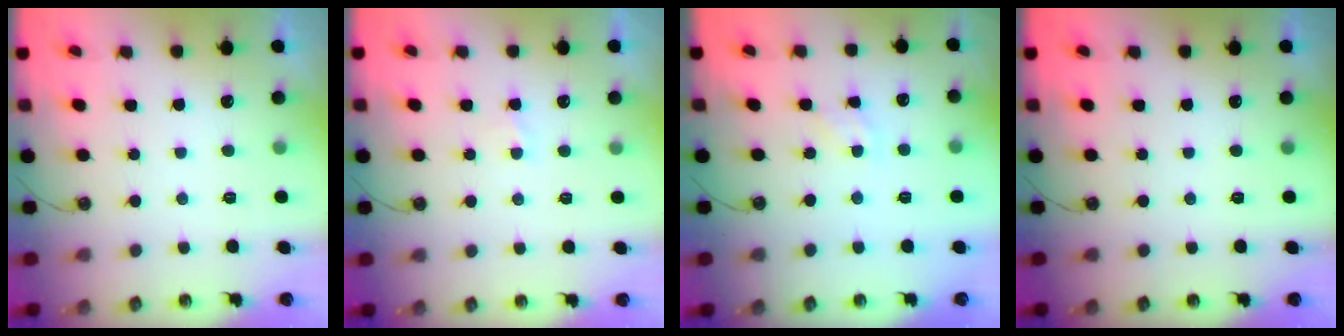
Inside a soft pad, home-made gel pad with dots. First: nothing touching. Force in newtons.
{"total": 1.6, "press": 1.6, "slide": 0.2}
{"total": 1.6, "press": 1.6, "slide": 0.2}
{"total": 0.0}